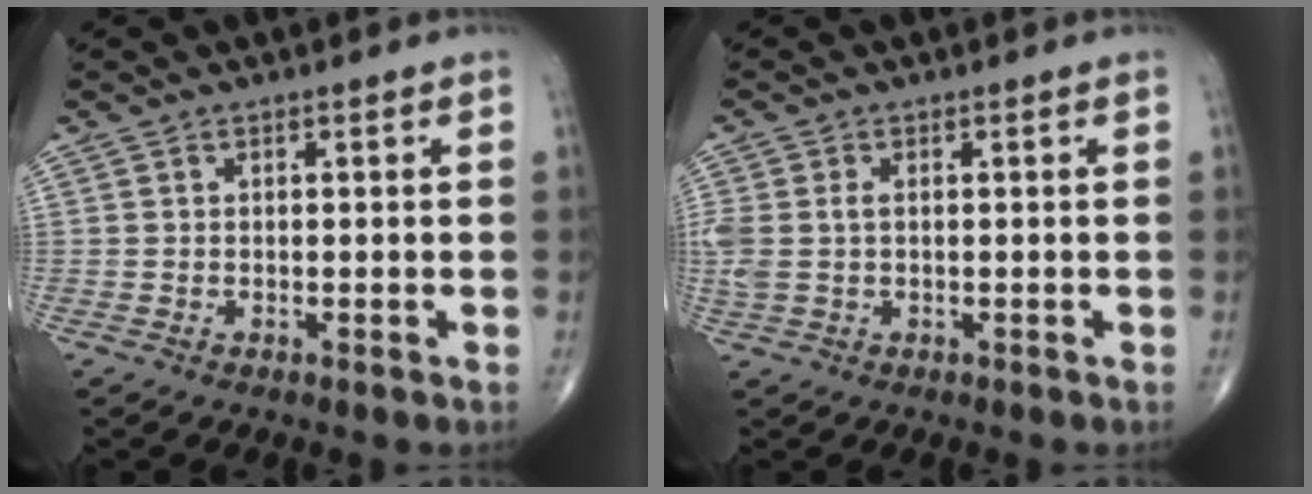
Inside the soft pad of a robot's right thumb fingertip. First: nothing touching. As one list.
[{"total": 4.1, "force": [0.3, 2.6, 3.1], "torque": [-0.096, 0.013, 0.009]}]